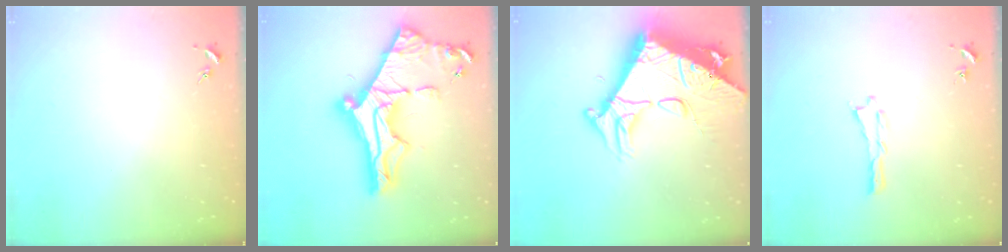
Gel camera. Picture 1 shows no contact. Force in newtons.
{"total": 12.4, "press": 12.3, "slide": 1.4}
{"total": 15.1, "press": 15.0, "slide": 1.6}
{"total": 0.0}